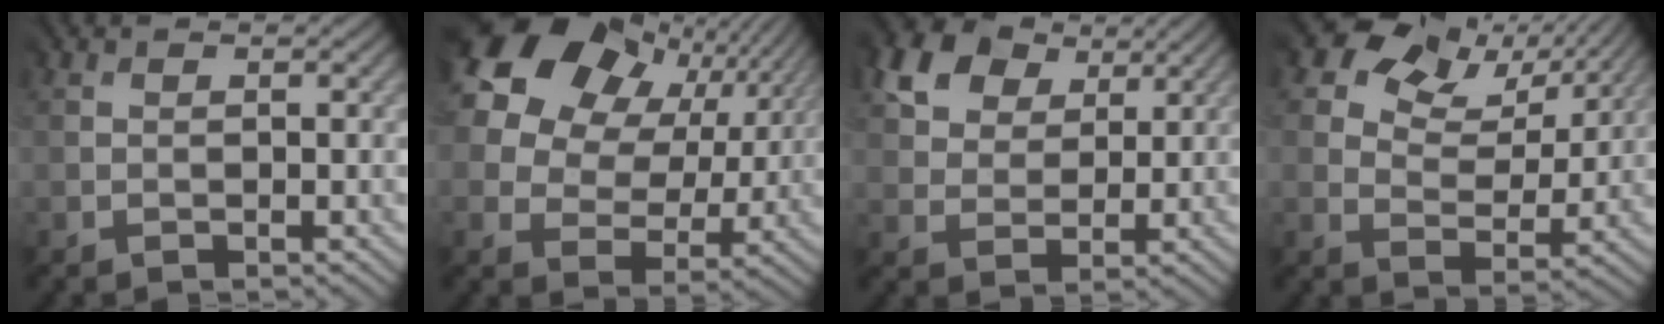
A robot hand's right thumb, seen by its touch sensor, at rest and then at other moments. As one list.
[{"total": 20.2, "force": [9.9, 14.5, 10.1], "torque": [-0.258, 0.073, 0.175]}, {"total": 9.2, "force": [6.1, 5.9, 3.5], "torque": [-0.106, 0.025, 0.103]}, {"total": 10.4, "force": [7.1, 6.0, 4.7], "torque": [-0.074, 0.006, 0.099]}]